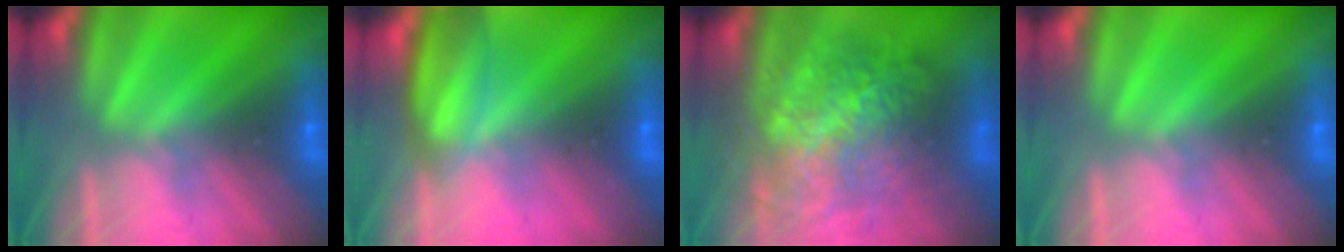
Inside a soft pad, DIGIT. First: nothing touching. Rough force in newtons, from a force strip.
{"total": 7.1}
{"total": 11.3}
{"total": 0.0}